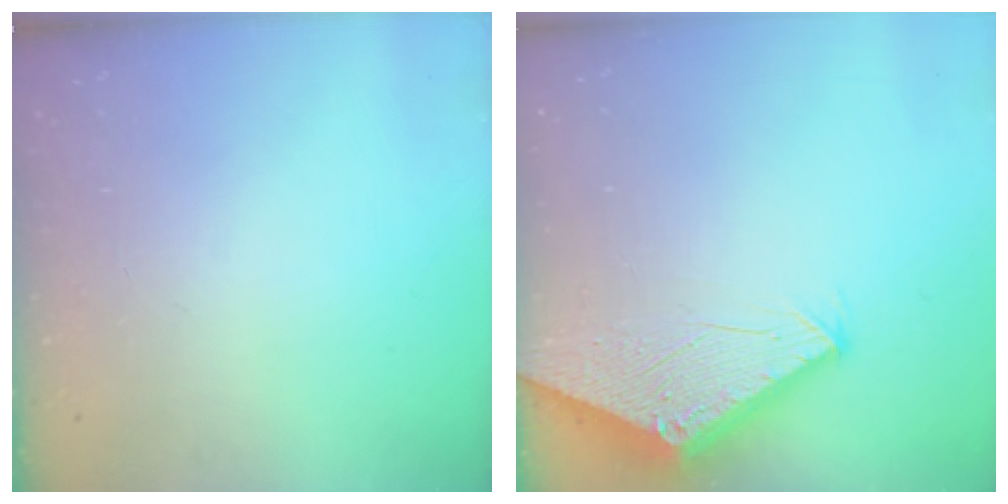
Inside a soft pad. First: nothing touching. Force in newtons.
{"total": 2.9, "press": 2.9, "slide": 0.1}